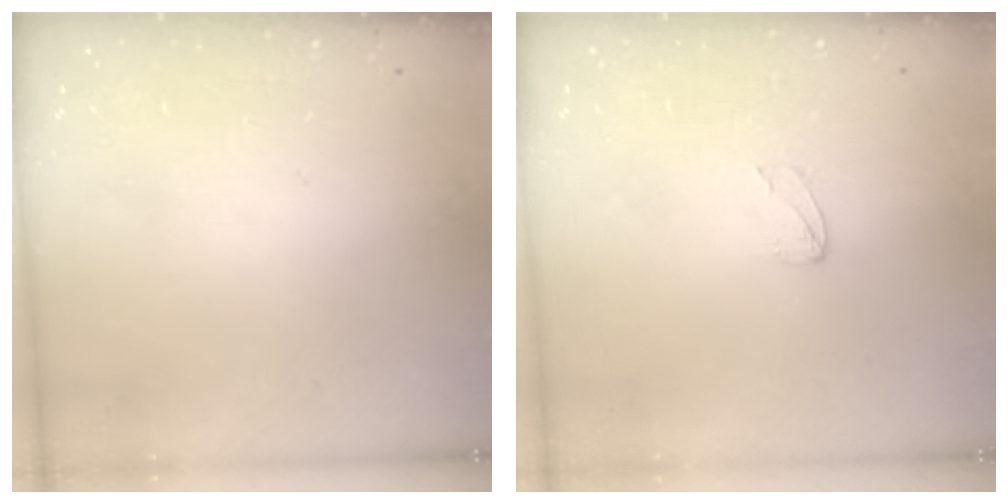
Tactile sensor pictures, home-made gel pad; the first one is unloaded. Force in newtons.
{"total": 2.4, "press": 2.4, "slide": 0.2}